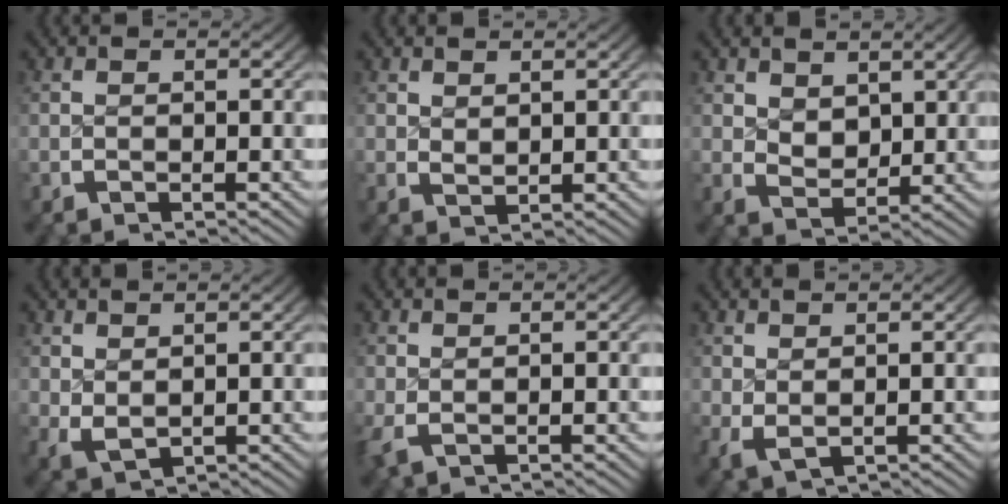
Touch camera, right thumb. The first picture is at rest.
{"total": 1.1, "force": [1.0, 0.4, 0.3], "torque": [-0.001, -0.003, 0.028]}
{"total": 2.7, "force": [1.5, 1.7, 1.5], "torque": [-0.026, -0.017, 0.036]}
{"total": 2.5, "force": [0.6, 1.8, 1.7], "torque": [-0.034, -0.015, 0.027]}
{"total": 0.8, "force": [0.1, 0.4, 0.6], "torque": [-0.016, -0.006, 0.006]}
{"total": 1.7, "force": [0.6, 1.0, 1.2], "torque": [-0.022, -0.010, 0.023]}